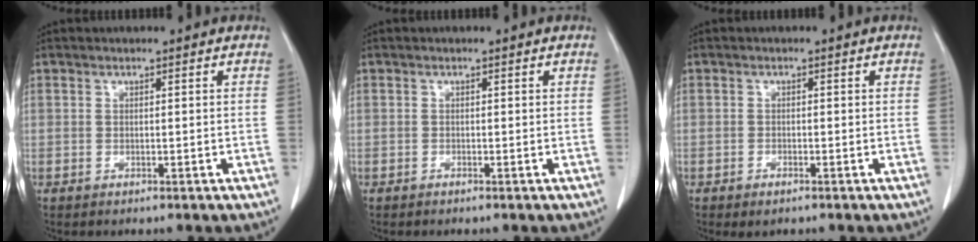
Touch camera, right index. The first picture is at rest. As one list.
[{"total": 0.0}, {"total": 1.5, "force": [-1.0, 0.7, 0.9], "torque": [-0.012, 0.000, -0.011]}]